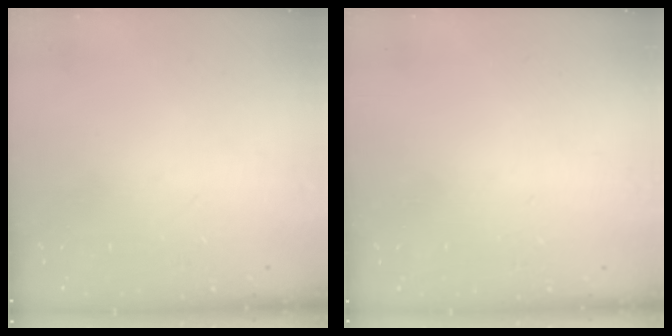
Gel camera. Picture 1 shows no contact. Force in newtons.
{"total": 1.8, "press": 1.8, "slide": 0.1}